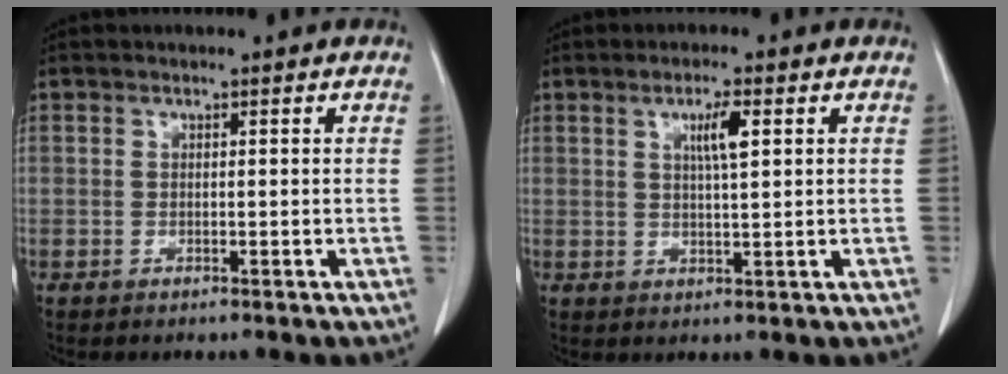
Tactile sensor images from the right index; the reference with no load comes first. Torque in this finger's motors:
{"motor_torque": [0.07, 0.04, 0.06, 0.02]}